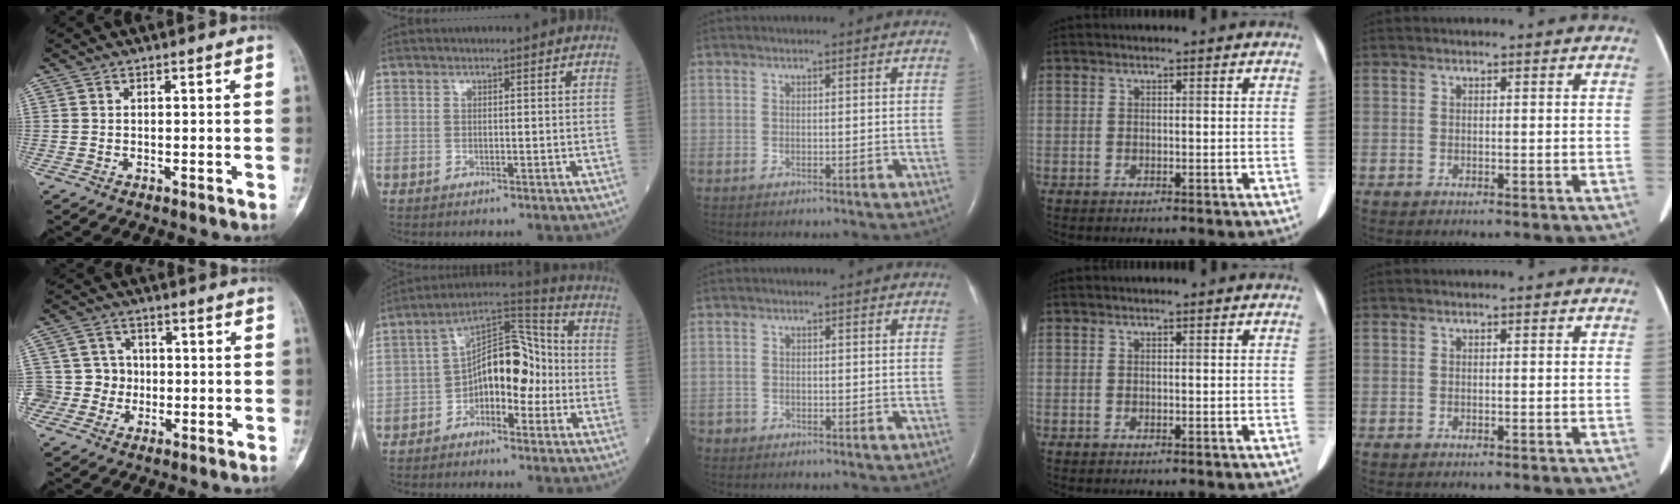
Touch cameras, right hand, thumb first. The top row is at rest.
{"thumb": {"total": 7.2, "force": [-1.4, 7.0, 1.0], "torque": [0.022, 0.018, -0.028]}, "index": {"total": 12.1, "force": [-2.8, 6.0, 10.1], "torque": [-0.184, 0.043, -0.049]}, "middle": {"total": 1.3, "force": [-1.0, 0.9, -0.2], "torque": [-0.003, 0.004, -0.020]}}